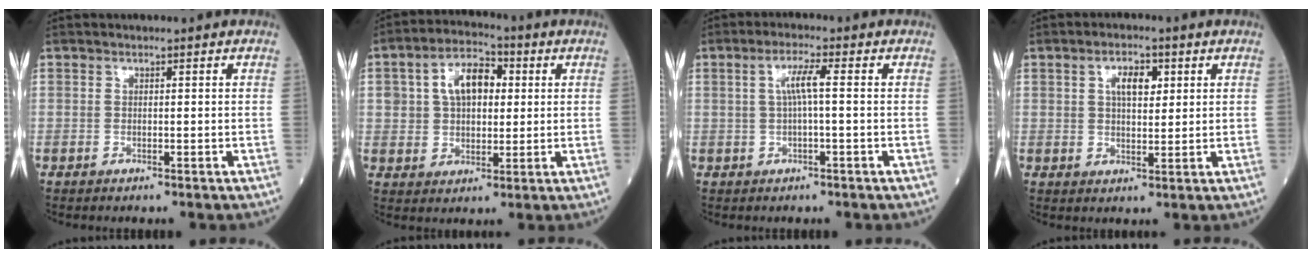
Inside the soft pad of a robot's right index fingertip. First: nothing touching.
{"total": 8.7, "force": [2.1, 5.4, 6.5], "torque": [-0.119, 0.030, 0.040]}
{"total": 3.7, "force": [0.4, 0.1, 3.7], "torque": [-0.073, 0.010, 0.008]}
{"total": 4.6, "force": [1.7, 2.1, 3.8], "torque": [-0.064, 0.007, 0.027]}